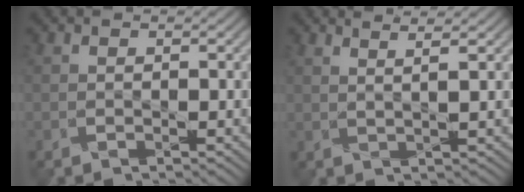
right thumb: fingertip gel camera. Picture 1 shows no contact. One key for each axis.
{"total": 2.7, "fx": 2.4, "fy": -0.5, "fz": 1.1, "tx": -0.012, "ty": 0.004, "tz": 0.031}